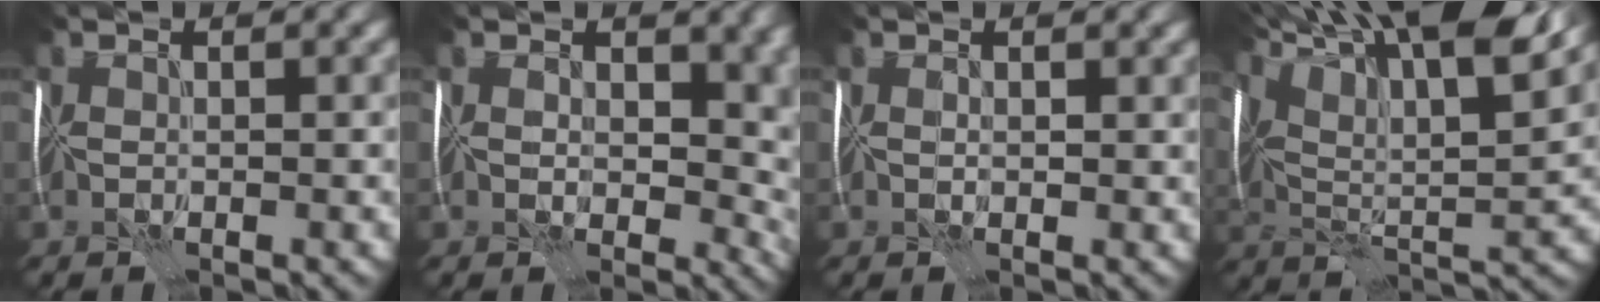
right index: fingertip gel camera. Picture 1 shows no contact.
{"total": 8.0, "force": [1.9, 5.6, 5.3], "torque": [-0.059, -0.014, 0.024]}
{"total": 1.5, "force": [0.4, 1.2, 0.9], "torque": [-0.012, 0.008, 0.001]}
{"total": 15.1, "force": [9.2, 4.0, 11.2], "torque": [-0.199, 0.022, 0.130]}